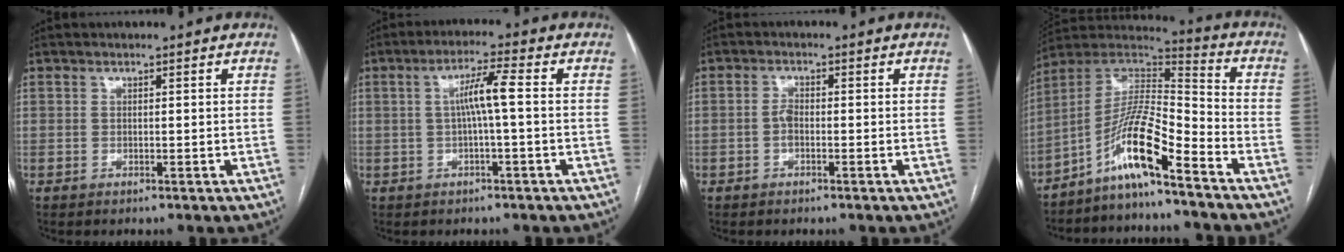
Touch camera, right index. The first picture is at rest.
{"total": 5.2, "force": [0.2, -0.1, 5.2], "torque": [-0.095, 0.012, 0.006]}
{"total": 1.8, "force": [-0.5, 0.9, 1.5], "torque": [-0.028, 0.004, -0.011]}
{"total": 12.1, "force": [-7.7, 0.9, 9.3], "torque": [-0.181, 0.016, -0.146]}